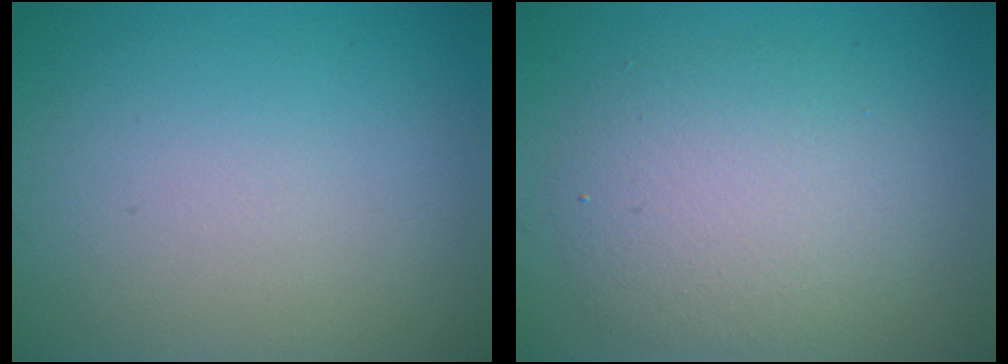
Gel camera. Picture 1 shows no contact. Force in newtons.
{"total": 4.7, "press": 4.6, "slide": 0.5}